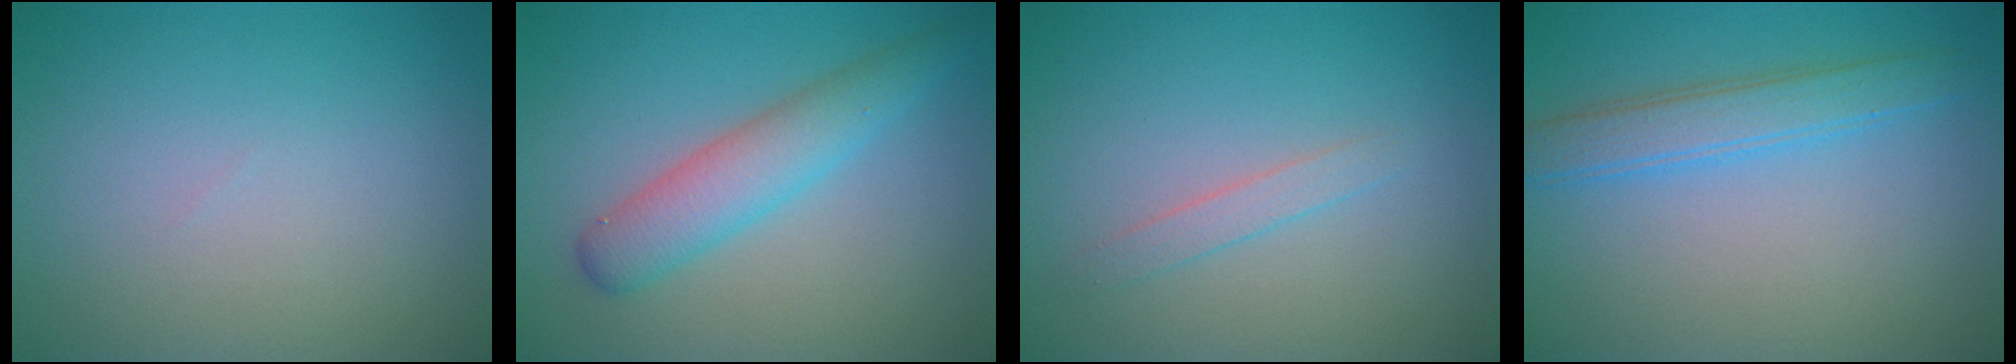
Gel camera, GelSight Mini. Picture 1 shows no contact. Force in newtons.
{"total": 4.0, "press": 4.0, "slide": 0.1}
{"total": 1.2, "press": 1.2, "slide": 0.1}
{"total": 2.4, "press": 2.4, "slide": 0.2}